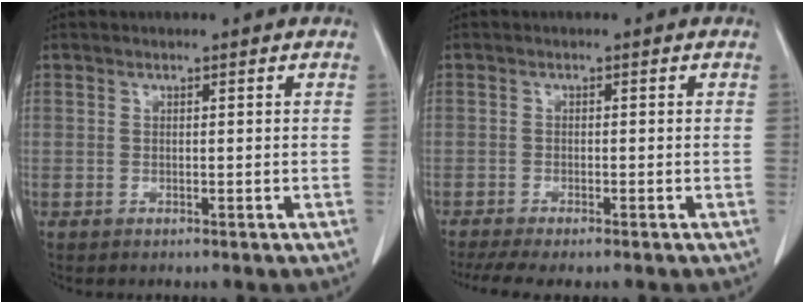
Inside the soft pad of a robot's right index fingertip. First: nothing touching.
{"total": 5.5, "force": [-4.4, 0.8, 3.2], "torque": [-0.052, -0.010, -0.072]}